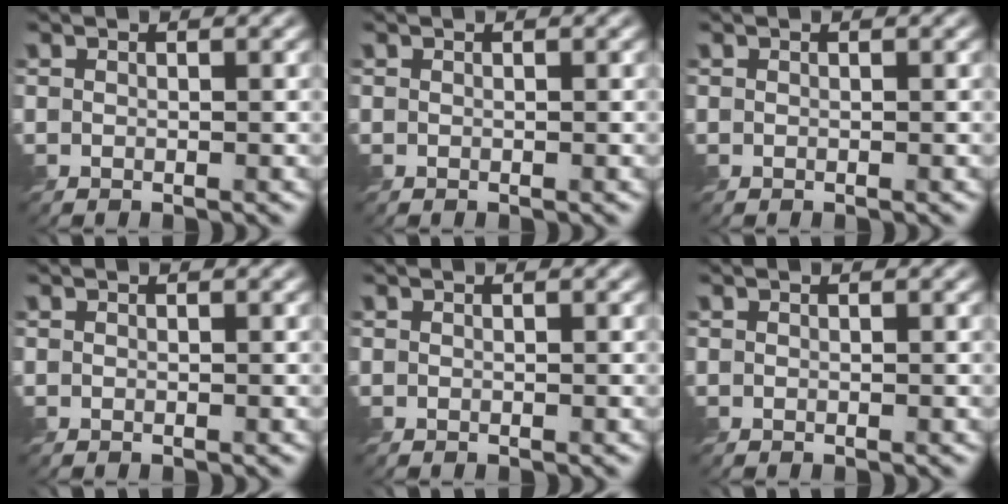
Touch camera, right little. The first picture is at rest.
{"total": 0.0}
{"total": 0.0}
{"total": 0.0}
{"total": 0.0}
{"total": 0.0}